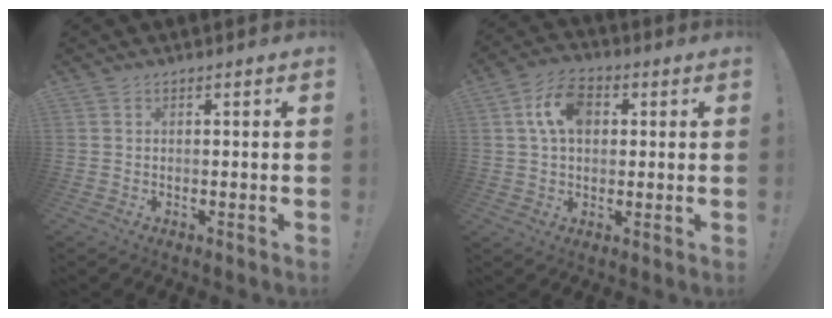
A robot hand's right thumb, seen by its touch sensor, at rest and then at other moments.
{"total": 10.5, "force": [2.8, 7.1, 7.1], "torque": [-0.120, 0.015, 0.055]}